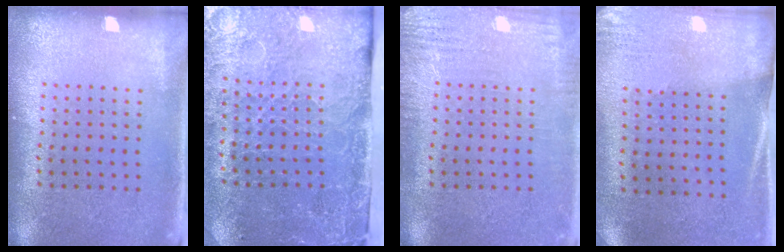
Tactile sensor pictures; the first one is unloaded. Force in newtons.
{"total": 4.7, "press": 3.6, "slide": 3.0}
{"total": 2.9, "press": 2.9, "slide": 0.4}
{"total": 2.6, "press": 2.3, "slide": 1.3}